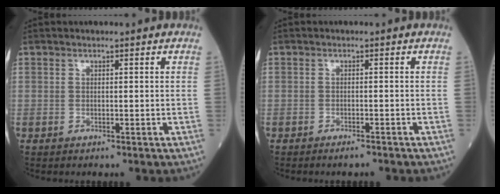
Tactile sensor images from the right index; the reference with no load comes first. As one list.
[{"total": 1.8, "force": [-1.6, 0.2, 0.8], "torque": [-0.014, -0.003, -0.020]}]